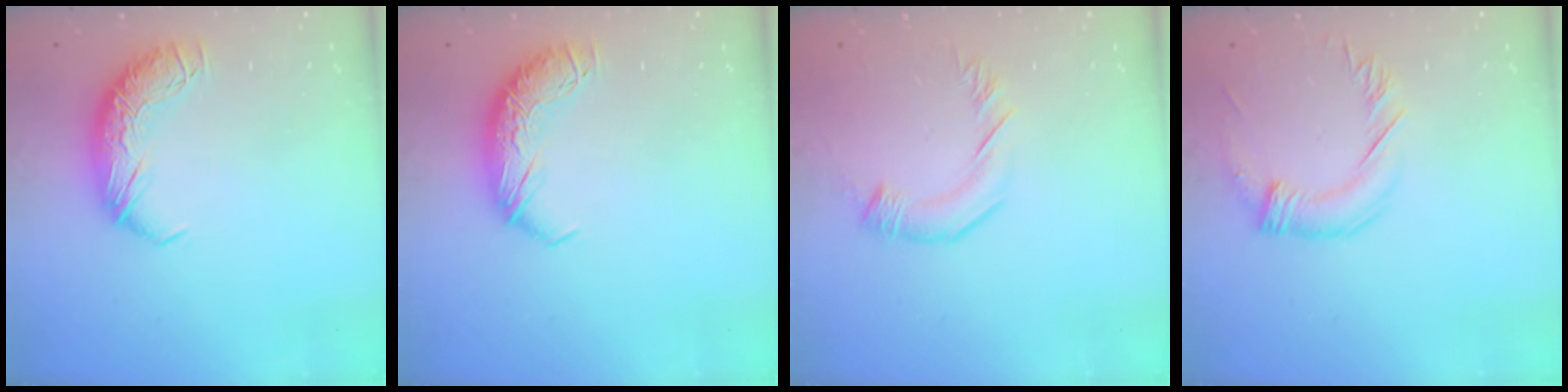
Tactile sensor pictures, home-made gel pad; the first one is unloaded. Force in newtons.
{"total": 0.0}
{"total": 3.0, "press": 2.9, "slide": 0.5}
{"total": 1.6, "press": 1.0, "slide": 1.2}